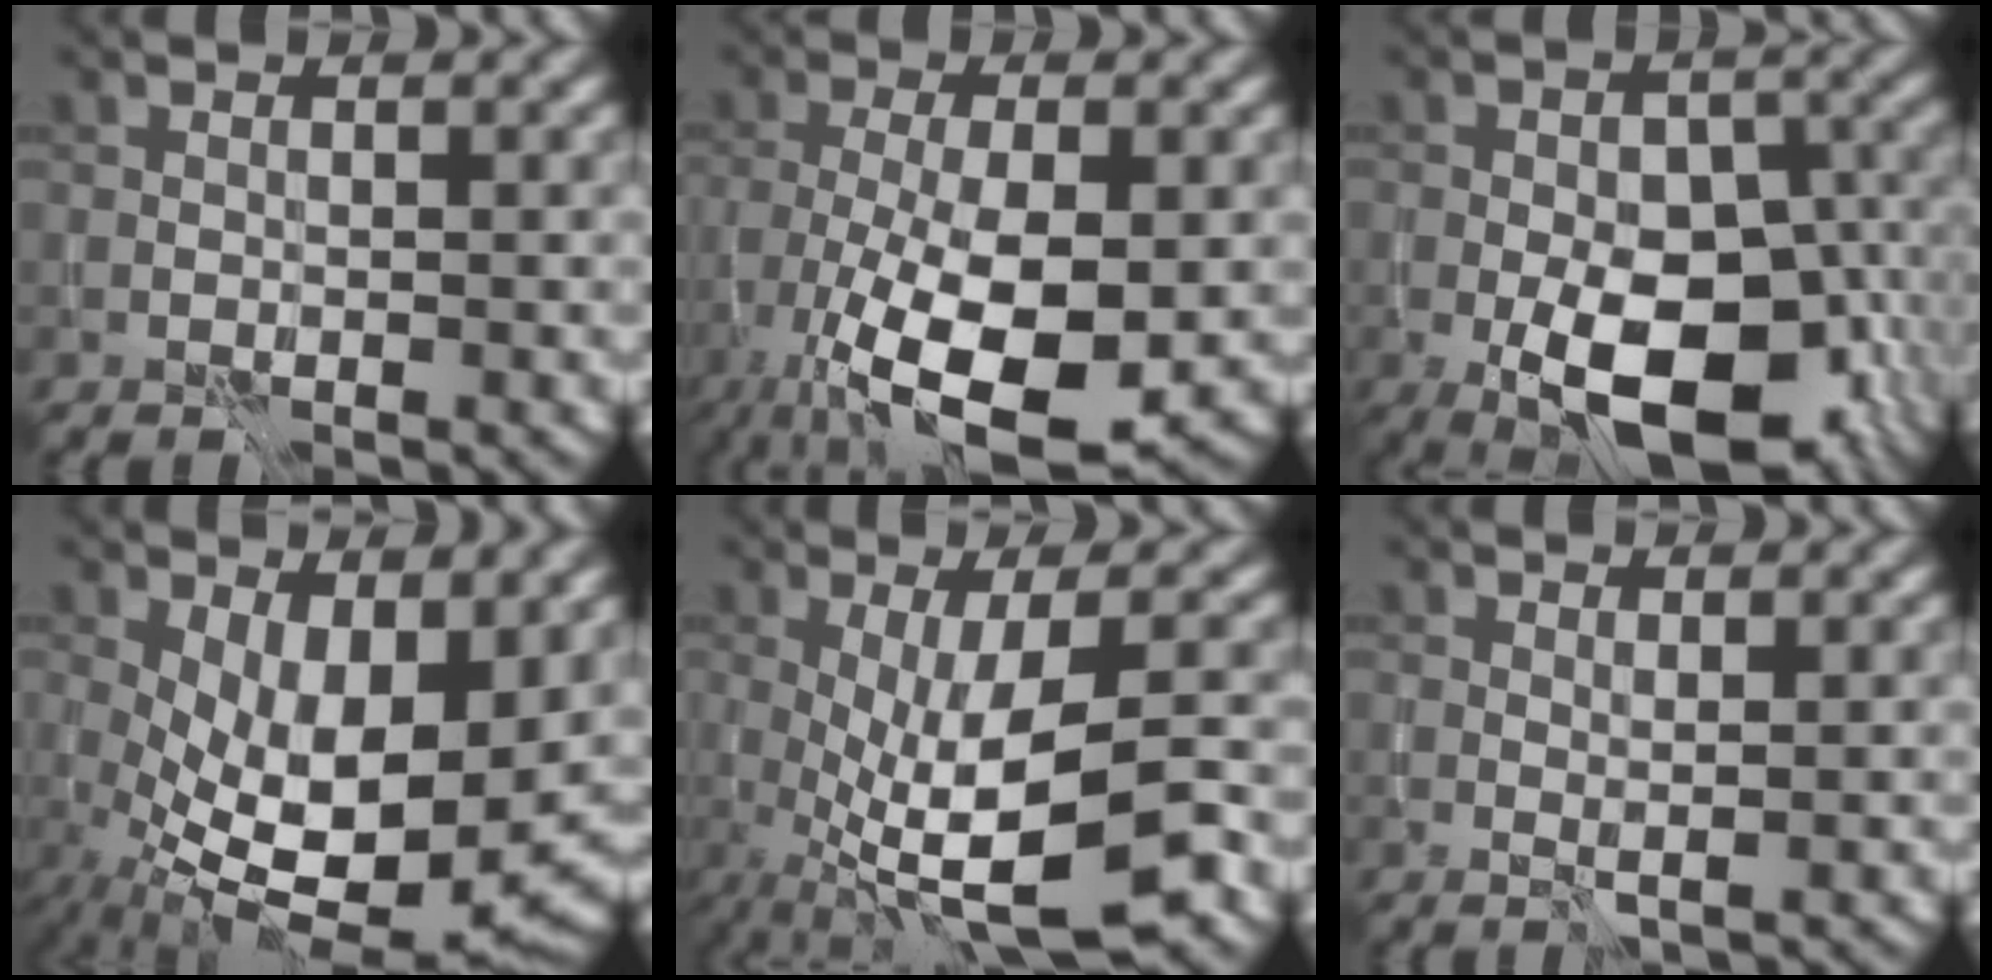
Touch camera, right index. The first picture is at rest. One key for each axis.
{"total": 10.4, "fx": -3.8, "fy": 3.6, "fz": 9.0, "tx": -0.175, "ty": -0.017, "tz": -0.062}
{"total": 13.0, "fx": -4.7, "fy": 7.2, "fz": 9.8, "tx": -0.136, "ty": -0.028, "tz": -0.065}
{"total": 10.9, "fx": -0.9, "fy": 4.8, "fz": 9.8, "tx": -0.166, "ty": -0.025, "tz": -0.006}
{"total": 10.2, "fx": -3.4, "fy": 3.0, "fz": 9.2, "tx": -0.166, "ty": -0.022, "tz": -0.052}
{"total": 0.6, "fx": 0.4, "fy": -0.3, "fz": 0.4, "tx": -0.008, "ty": -0.001, "tz": 0.006}